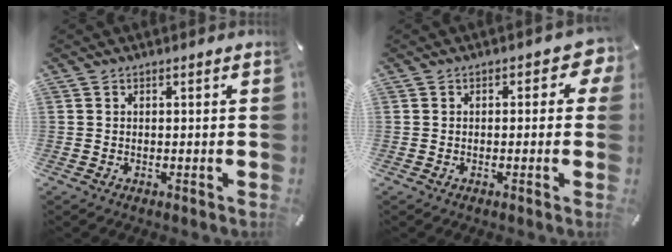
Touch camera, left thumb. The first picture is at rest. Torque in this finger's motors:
{"motor_torque": [0.46, 0.12, 0.43, 0.12, -0.02]}